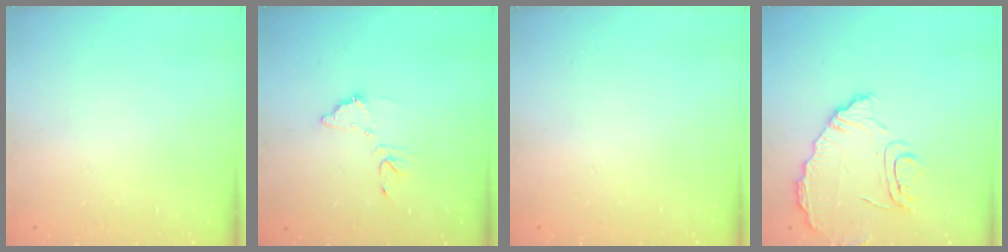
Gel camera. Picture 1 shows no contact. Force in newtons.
{"total": 9.5, "press": 9.5, "slide": 0.4}
{"total": 0.0}
{"total": 10.7, "press": 10.7, "slide": 0.2}